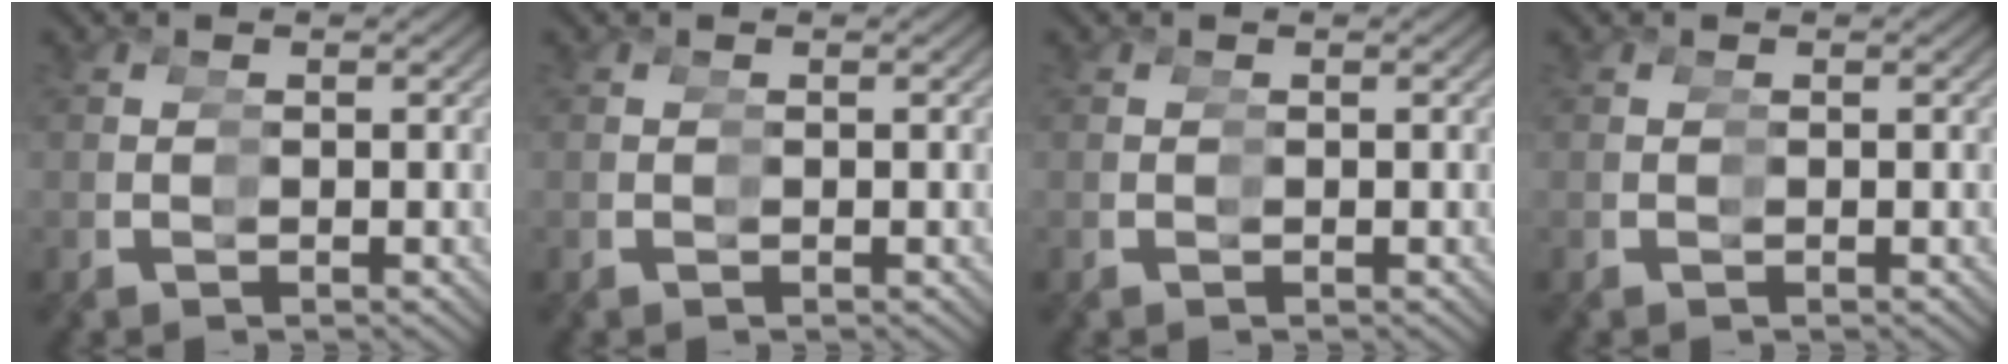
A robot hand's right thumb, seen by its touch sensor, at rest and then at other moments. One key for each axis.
{"total": 0.0}
{"total": 0.0}
{"total": 0.0}